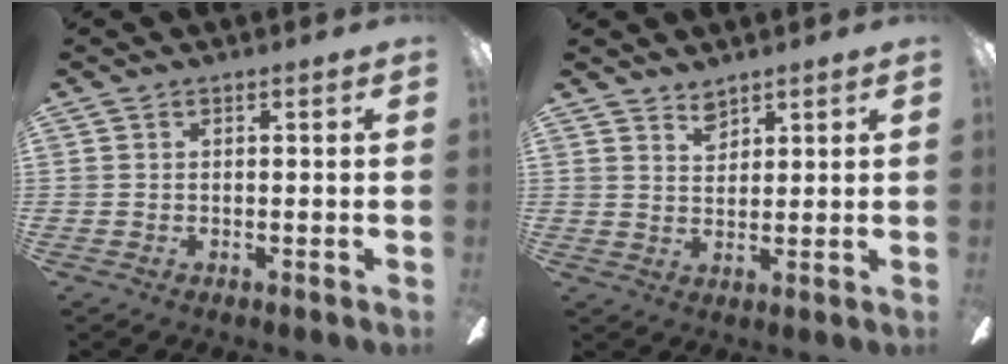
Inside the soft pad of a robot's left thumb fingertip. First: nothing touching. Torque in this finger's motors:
{"motor_torque": [0.25, 0.15, -0.30, 0.01, -0.03]}